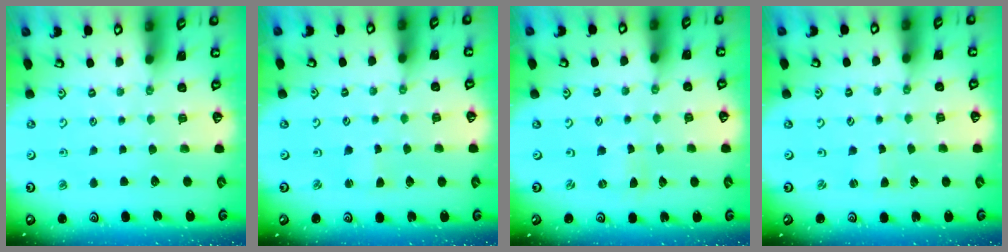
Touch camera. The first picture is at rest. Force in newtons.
{"total": 1.6, "press": 1.6, "slide": 0.3}
{"total": 0.0}
{"total": 0.0}